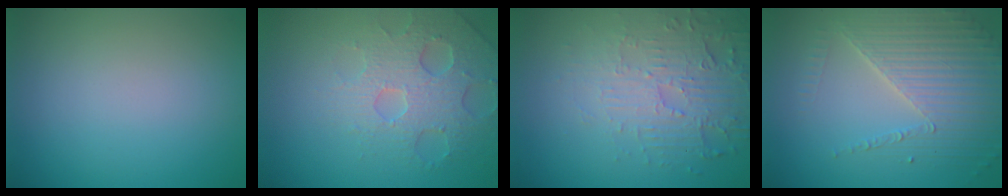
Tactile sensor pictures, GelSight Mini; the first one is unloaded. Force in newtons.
{"total": 4.1, "press": 4.0, "slide": 0.9}
{"total": 5.2, "press": 3.4, "slide": 4.0}
{"total": 4.7, "press": 4.0, "slide": 2.5}